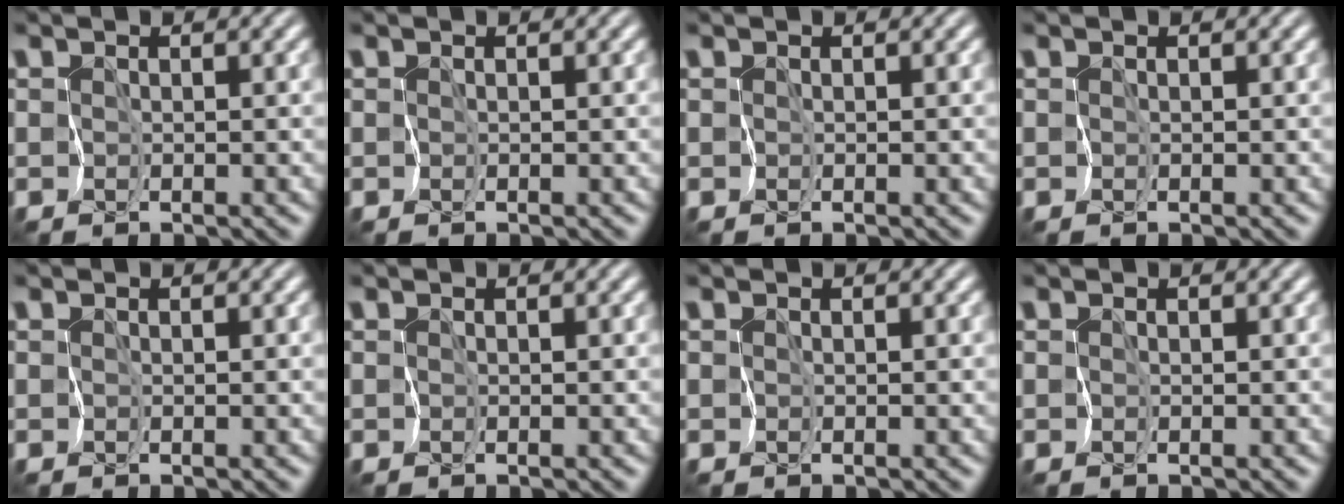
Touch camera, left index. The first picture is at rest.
{"total": 0.0}
{"total": 0.0}
{"total": 0.0}
{"total": 0.0}
{"total": 0.0}
{"total": 0.0}
{"total": 0.0}